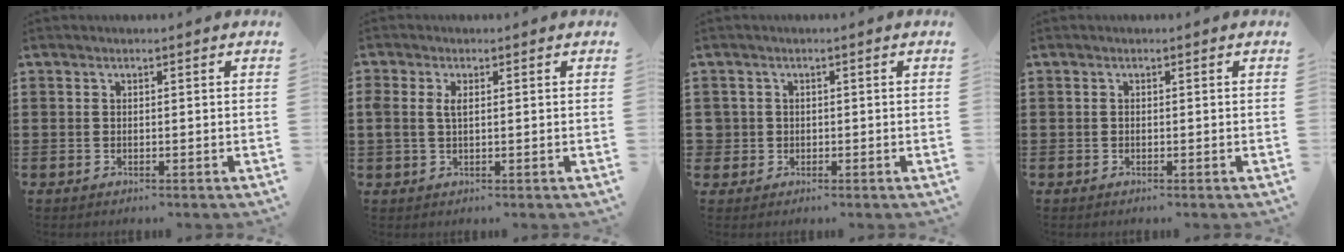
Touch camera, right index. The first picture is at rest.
{"total": 2.2, "force": [0.4, 1.2, 1.8], "torque": [-0.040, 0.008, 0.006]}
{"total": 1.7, "force": [-0.2, 1.7, 0.1], "torque": [-0.010, 0.007, -0.007]}
{"total": 0.0}